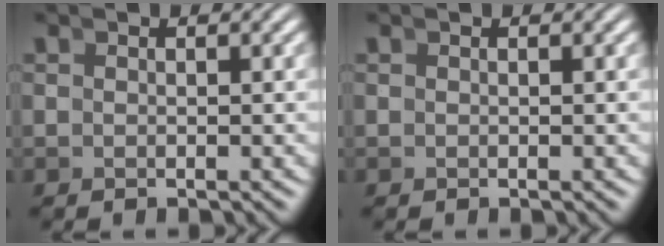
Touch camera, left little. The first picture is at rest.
{"total": 0.0}